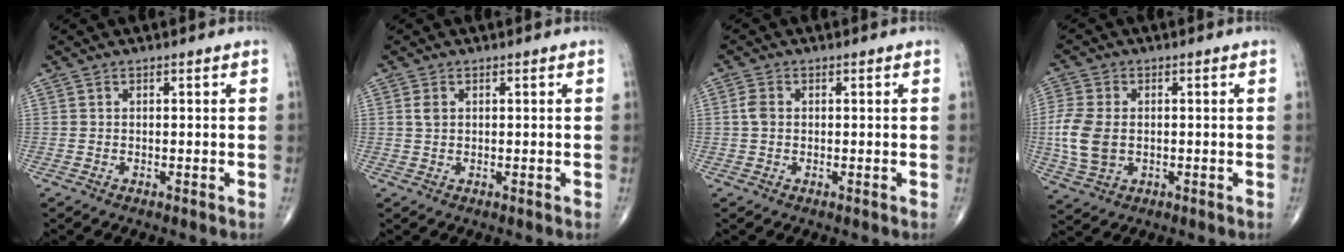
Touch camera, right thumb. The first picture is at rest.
{"total": 1.4, "force": [0.4, 0.9, 1.0], "torque": [-0.019, 0.001, 0.009]}
{"total": 2.2, "force": [0.1, 1.6, 1.5], "torque": [-0.030, 0.004, -0.001]}
{"total": 8.9, "force": [-0.6, 6.1, 6.5], "torque": [-0.148, -0.002, -0.011]}